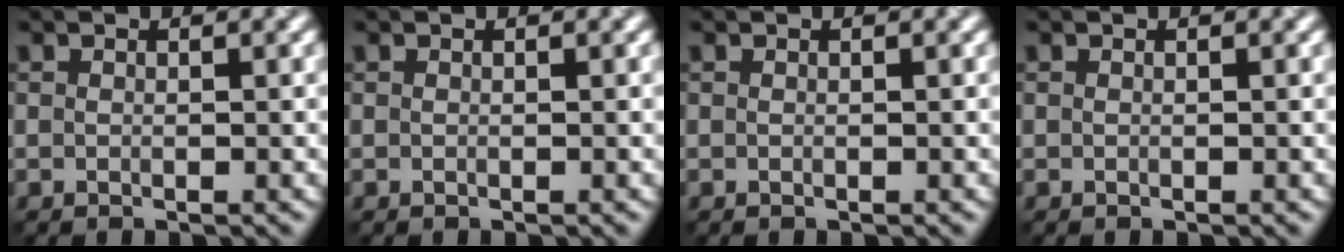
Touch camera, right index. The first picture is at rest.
{"total": 0.0}
{"total": 0.0}
{"total": 0.0}